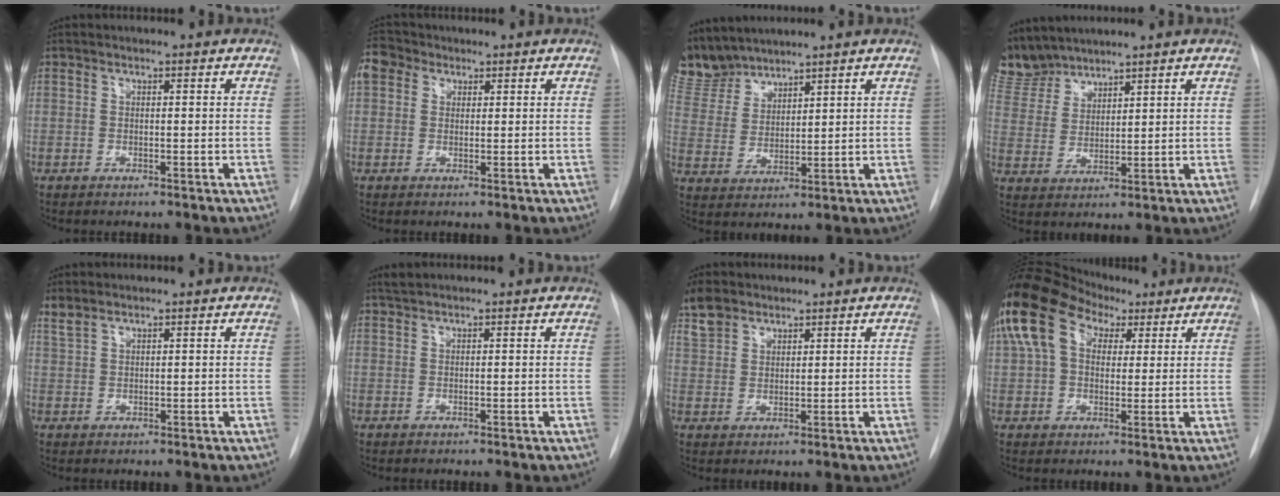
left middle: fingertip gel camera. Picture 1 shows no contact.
{"total": 5.2, "force": [2.5, 4.0, 2.1], "torque": [-0.054, 0.027, 0.047]}
{"total": 8.1, "force": [7.8, 1.7, 1.1], "torque": [-0.042, 0.008, 0.176]}
{"total": 7.2, "force": [6.9, 1.7, 0.6], "torque": [-0.026, 0.005, 0.154]}
{"total": 1.9, "force": [1.6, 0.6, 0.7], "torque": [-0.021, 0.015, 0.039]}
{"total": 0.8, "force": [0.8, -0.1, 0.2], "torque": [-0.009, 0.010, 0.020]}
{"total": 5.6, "force": [4.4, 3.0, 1.7], "torque": [-0.041, 0.015, 0.097]}
{"total": 14.3, "force": [6.5, 9.3, 8.7], "torque": [-0.197, 0.065, 0.115]}